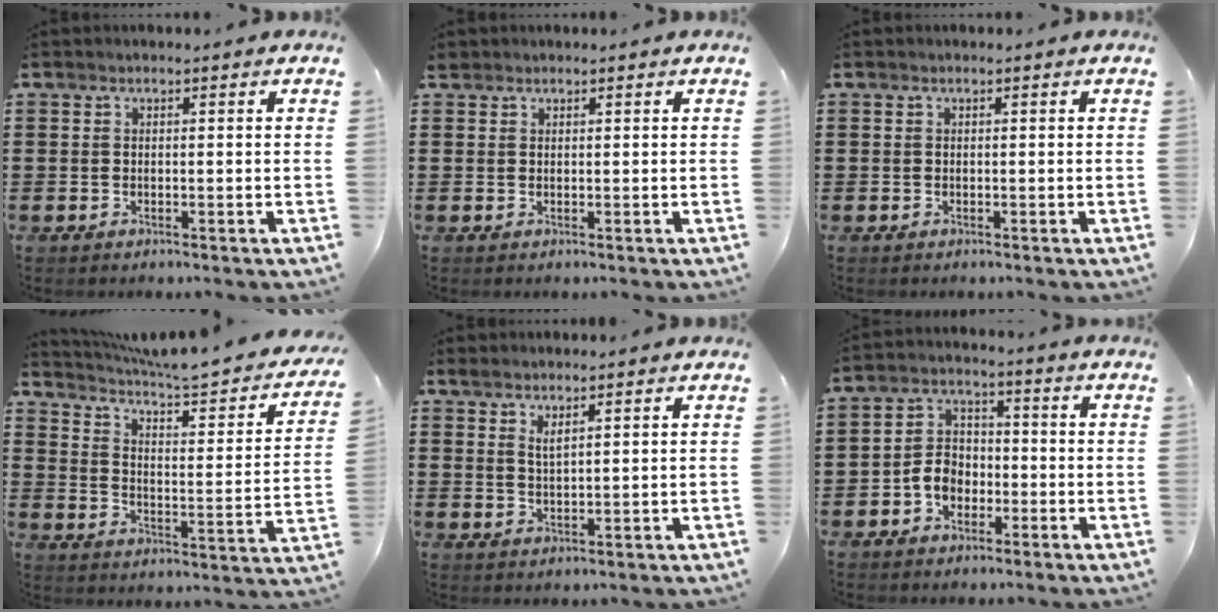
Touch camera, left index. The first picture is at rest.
{"total": 0.9, "force": [0.8, 0.5, 0.1], "torque": [-0.005, 0.003, 0.015]}
{"total": 0.0}
{"total": 4.5, "force": [4.1, 0.2, 1.9], "torque": [-0.061, -0.040, 0.060]}
{"total": 2.3, "force": [1.7, 0.5, 1.5], "torque": [-0.033, 0.004, 0.031]}
{"total": 4.9, "force": [-2.3, 3.6, 2.3], "torque": [-0.063, 0.009, -0.051]}